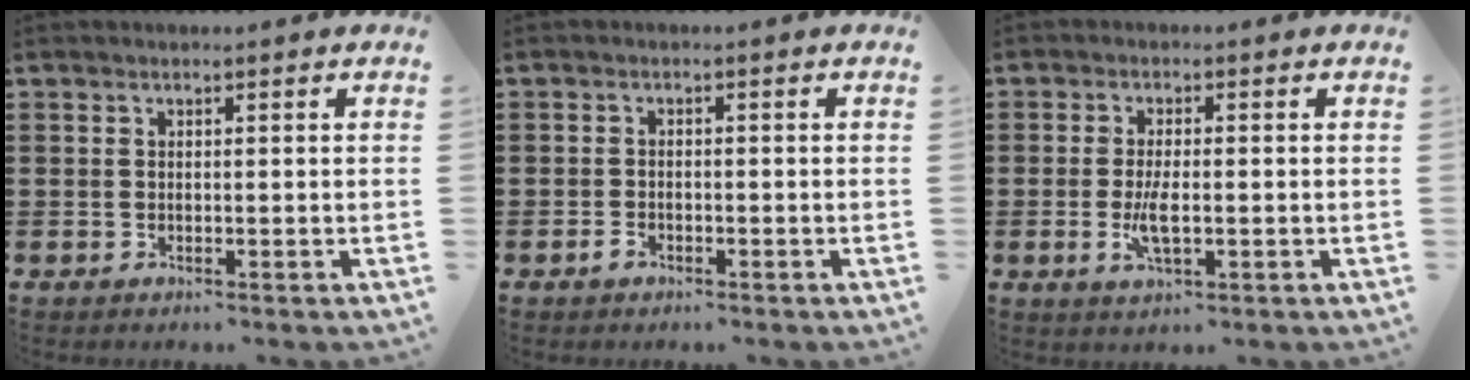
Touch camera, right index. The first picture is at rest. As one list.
[{"total": 1.3, "force": [-0.8, 0.7, 0.7], "torque": [-0.015, -0.002, -0.016]}, {"total": 4.5, "force": [-0.8, 1.5, 4.2], "torque": [-0.093, -0.007, -0.019]}]